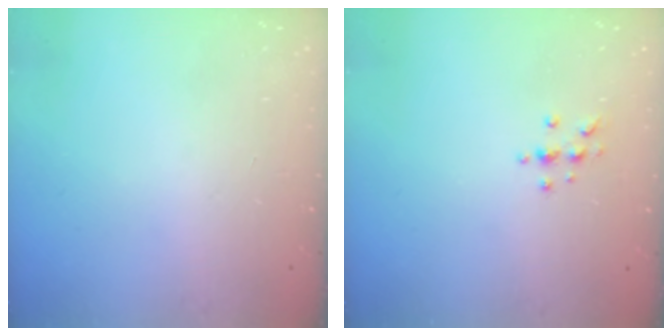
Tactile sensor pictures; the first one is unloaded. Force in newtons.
{"total": 4.7, "press": 4.7, "slide": 0.6}